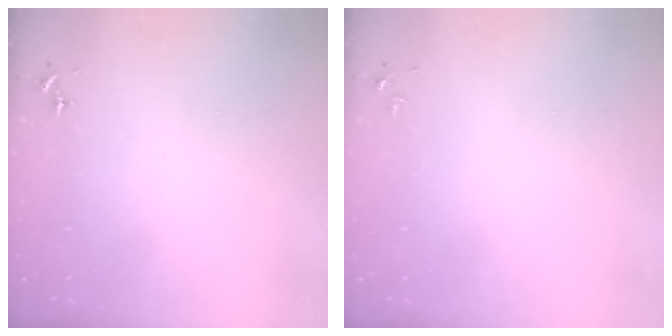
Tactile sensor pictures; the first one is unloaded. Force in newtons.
{"total": 2.8, "press": 2.8, "slide": 0.4}